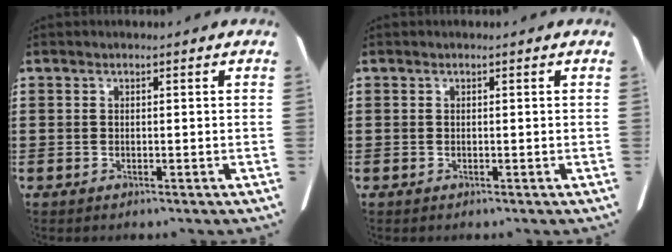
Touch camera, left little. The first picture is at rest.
{"total": 0.0}